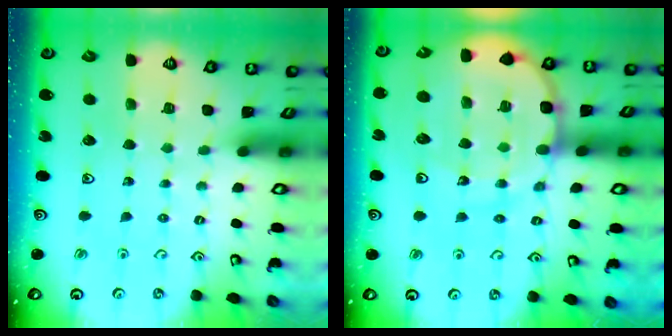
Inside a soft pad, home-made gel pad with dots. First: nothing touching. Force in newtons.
{"total": 15.2, "press": 15.0, "slide": 2.6}